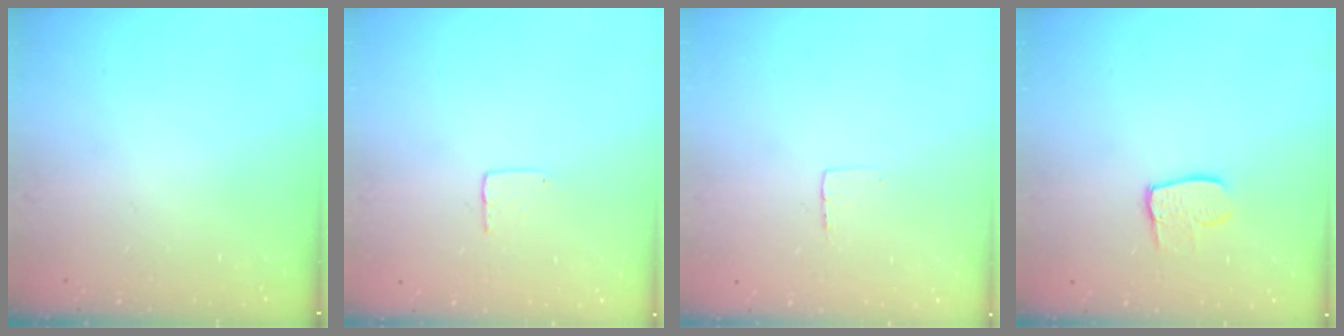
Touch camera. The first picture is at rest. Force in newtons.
{"total": 3.6, "press": 3.6, "slide": 0.2}
{"total": 3.0, "press": 3.0, "slide": 0.2}
{"total": 7.7, "press": 7.7, "slide": 0.7}